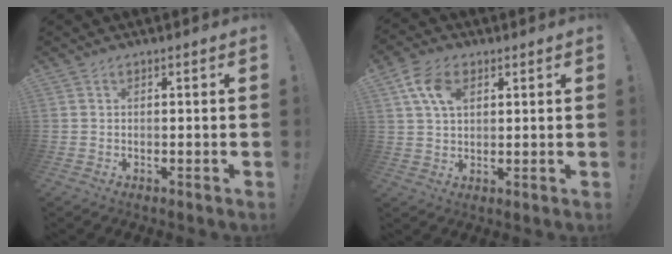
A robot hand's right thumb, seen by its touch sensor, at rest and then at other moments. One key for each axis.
{"total": 9.7, "fx": 3.8, "fy": 6.1, "fz": 6.5, "tx": -0.121, "ty": 0.002, "tz": 0.073}